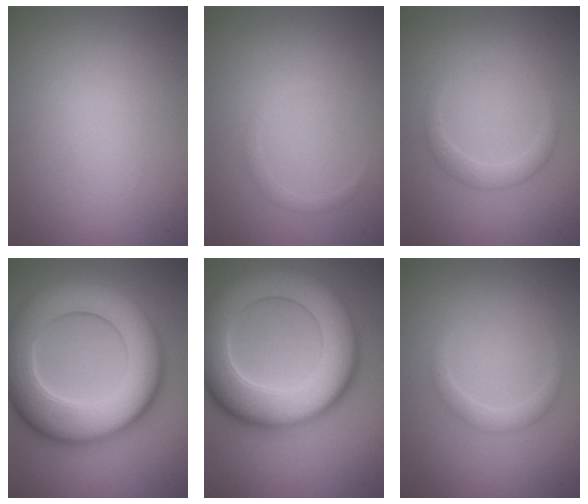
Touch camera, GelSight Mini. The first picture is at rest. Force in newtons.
{"total": 0.7, "press": 0.7, "slide": 0.1}
{"total": 1.6, "press": 1.6, "slide": 0.1}
{"total": 11.8, "press": 11.8, "slide": 0.8}
{"total": 12.0, "press": 12.0, "slide": 0.7}
{"total": 1.4, "press": 1.4, "slide": 0.1}